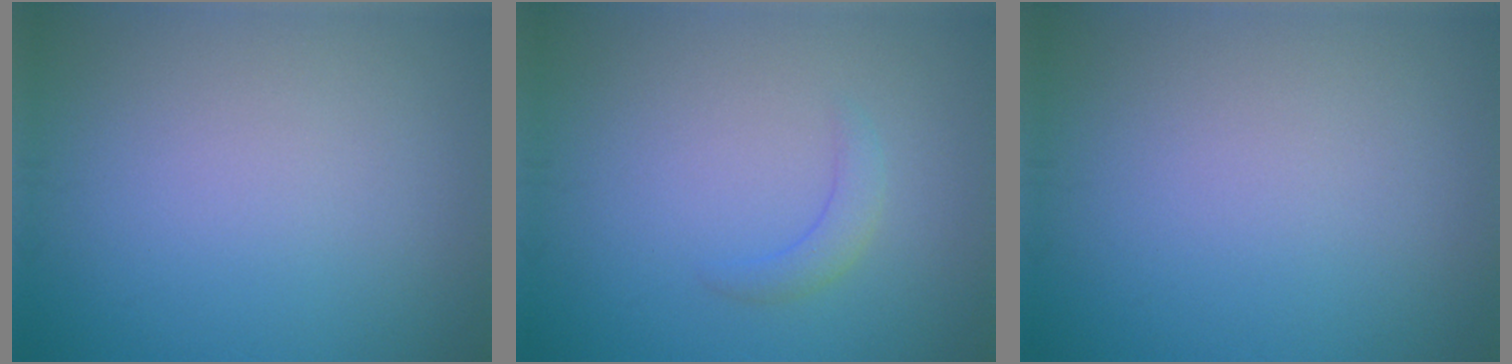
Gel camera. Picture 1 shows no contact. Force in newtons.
{"total": 1.5, "press": 1.5, "slide": 0.2}
{"total": 0.0}